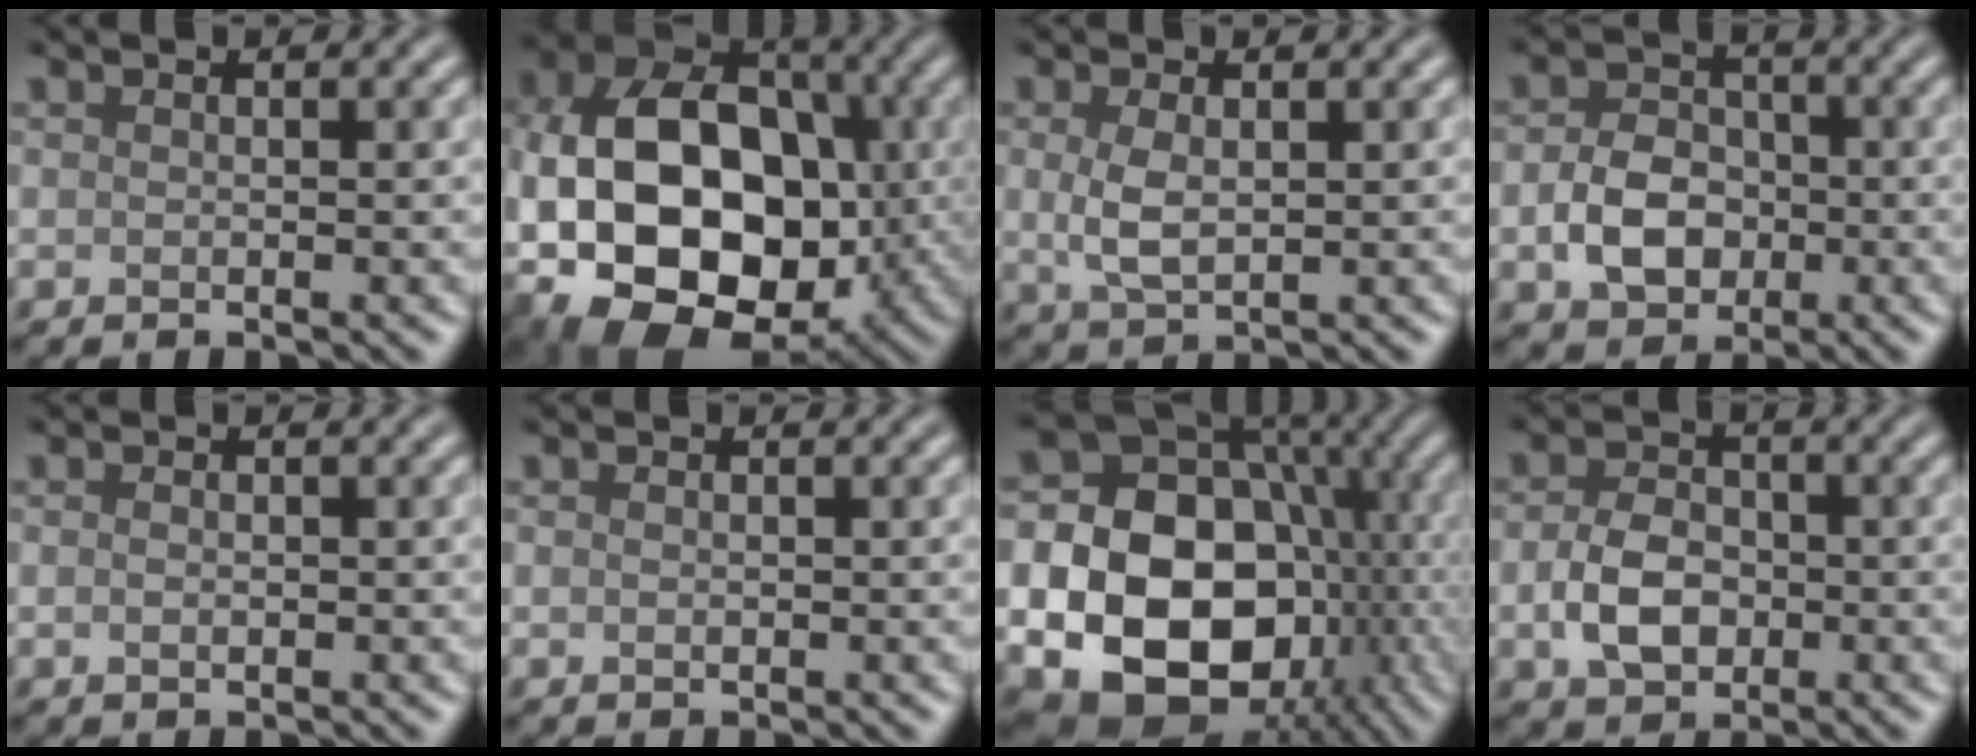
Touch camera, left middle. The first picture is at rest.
{"total": 16.4, "force": [-2.4, 11.8, 11.2], "torque": [-0.193, -0.011, -0.040]}
{"total": 2.9, "force": [0.3, 1.5, 2.4], "torque": [-0.058, -0.002, 0.009]}
{"total": 4.7, "force": [-1.2, 3.6, 2.8], "torque": [-0.050, 0.001, -0.024]}
{"total": 1.0, "force": [0.0, 0.7, 0.7], "torque": [-0.013, -0.001, -0.001]}
{"total": 0.7, "force": [0.0, 0.5, 0.5], "torque": [-0.007, 0.000, 0.001]}
{"total": 20.5, "force": [-4.2, 17.1, 10.6], "torque": [-0.175, -0.024, -0.084]}
{"total": 4.5, "force": [-0.9, 3.3, 2.9], "torque": [-0.059, -0.002, -0.020]}